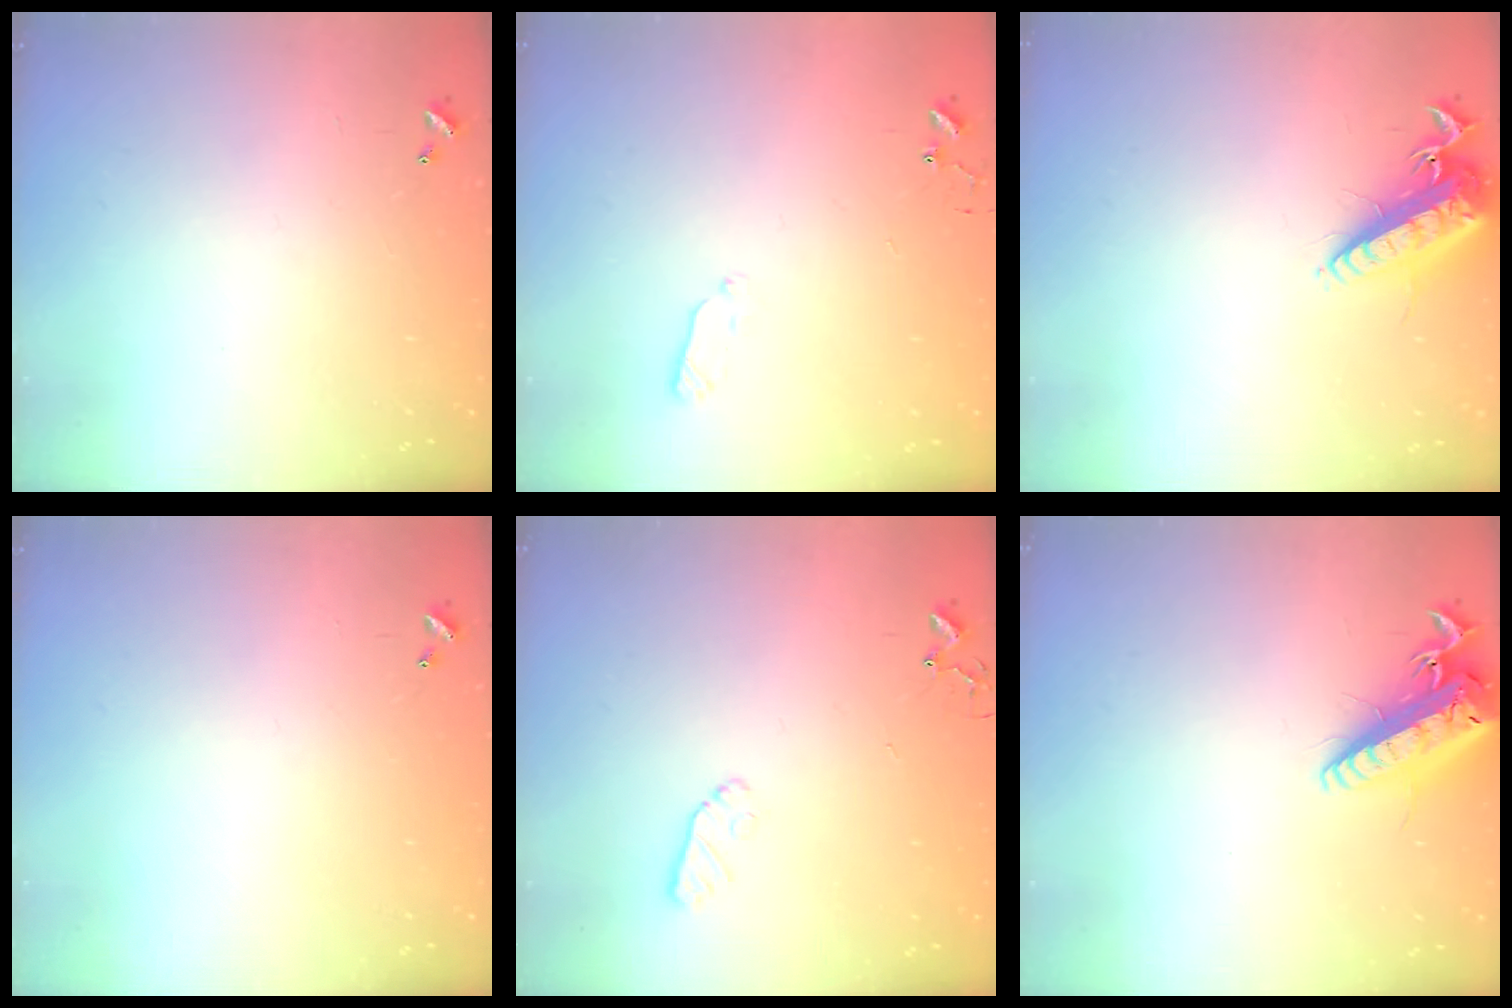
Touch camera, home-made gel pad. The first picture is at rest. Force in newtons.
{"total": 4.7, "press": 4.6, "slide": 0.9}
{"total": 15.9, "press": 15.5, "slide": 3.3}
{"total": 0.0}
{"total": 5.6, "press": 5.5, "slide": 1.0}
{"total": 20.4, "press": 19.9, "slide": 4.5}